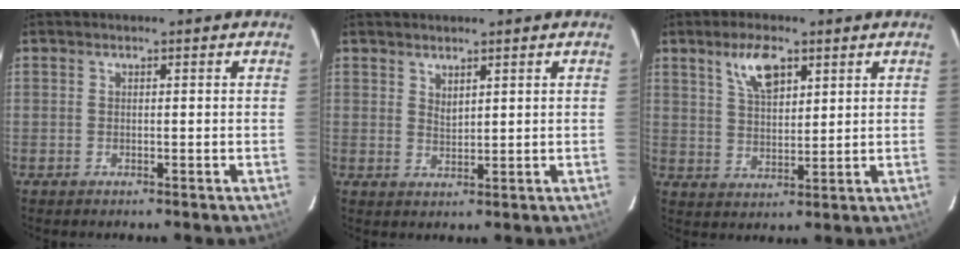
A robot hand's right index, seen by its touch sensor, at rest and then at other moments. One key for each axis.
{"total": 2.0, "fx": 1.7, "fy": 0.7, "fz": 0.9, "tx": -0.014, "ty": -0.002, "tz": 0.031}
{"total": 7.2, "fx": 4.1, "fy": 2.9, "fz": 5.2, "tx": -0.093, "ty": 0.008, "tz": 0.079}